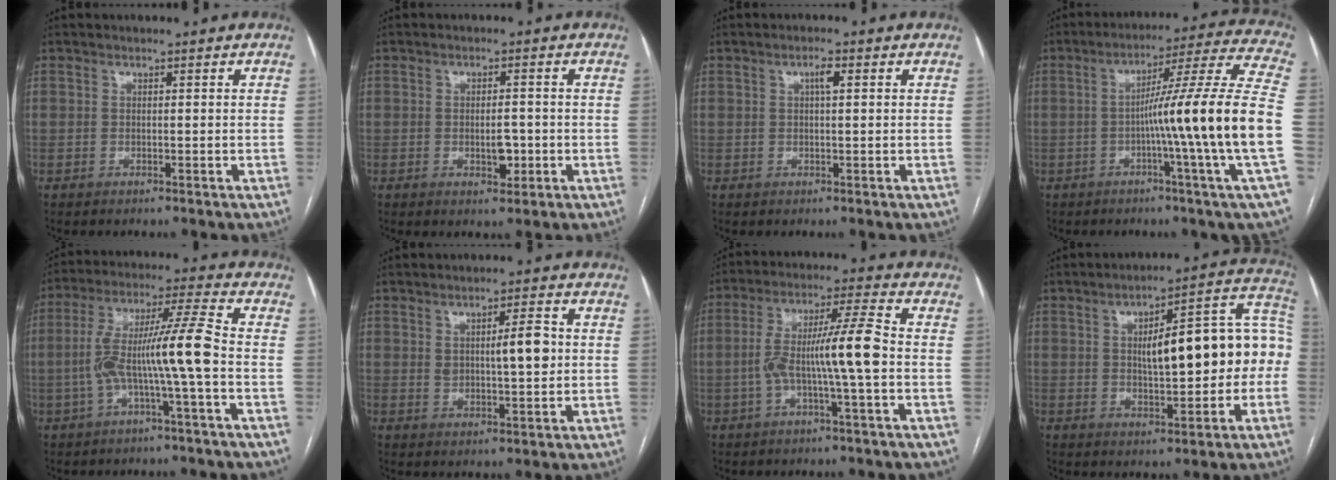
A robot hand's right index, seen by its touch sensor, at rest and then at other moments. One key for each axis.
{"total": 3.3, "fx": -0.8, "fy": 1.5, "fz": 2.9, "tx": -0.045, "ty": 0.001, "tz": -0.007}
{"total": 1.8, "fx": 0.5, "fy": 0.3, "fz": 1.7, "tx": -0.030, "ty": 0.004, "tz": 0.008}
{"total": 18.3, "fx": -3.5, "fy": -3.0, "fz": 17.7, "tx": -0.251, "ty": 0.000, "tz": -0.066}
{"total": 11.2, "fx": -2.2, "fy": -0.6, "fz": 11.0, "tx": -0.214, "ty": 0.028, "tz": -0.042}
{"total": 6.0, "fx": 1.1, "fy": 1.5, "fz": 5.7, "tx": -0.089, "ty": 0.005, "tz": 0.021}
{"total": 10.1, "fx": -1.6, "fy": -0.2, "fz": 10.0, "tx": -0.188, "ty": 0.023, "tz": -0.032}
{"total": 16.2, "fx": 0.3, "fy": 4.5, "fz": 15.6, "tx": -0.207, "ty": 0.049, "tz": 0.013}